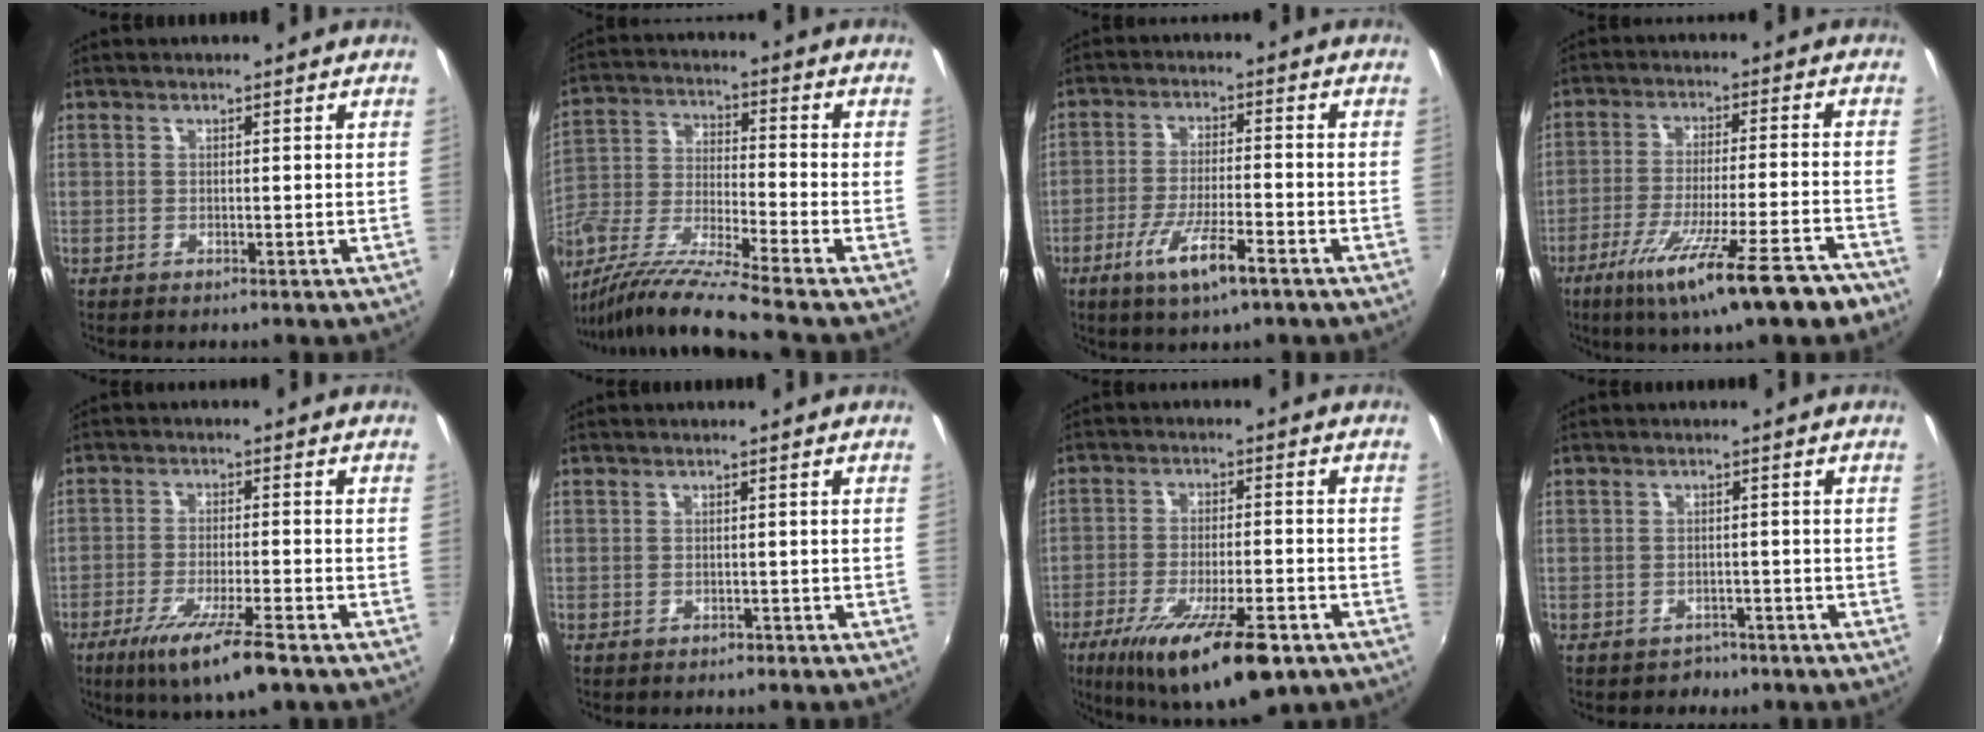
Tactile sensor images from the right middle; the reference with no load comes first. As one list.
[{"total": 15.7, "force": [-11.8, -0.5, 10.4], "torque": [-0.199, -0.046, -0.223]}, {"total": 9.0, "force": [-5.0, 1.5, 7.3], "torque": [-0.148, -0.015, -0.089]}, {"total": 17.4, "force": [-11.7, 1.7, 12.7], "torque": [-0.227, -0.060, -0.181]}, {"total": 10.0, "force": [-6.4, 0.9, 7.7], "torque": [-0.157, -0.026, -0.110]}, {"total": 0.9, "force": [-0.7, 0.5, 0.2], "torque": [-0.007, 0.000, -0.008]}, {"total": 17.5, "force": [-10.3, 4.7, 13.3], "torque": [-0.239, -0.043, -0.162]}, {"total": 2.8, "force": [-1.8, 2.2, 0.1], "torque": [-0.012, 0.003, -0.024]}]